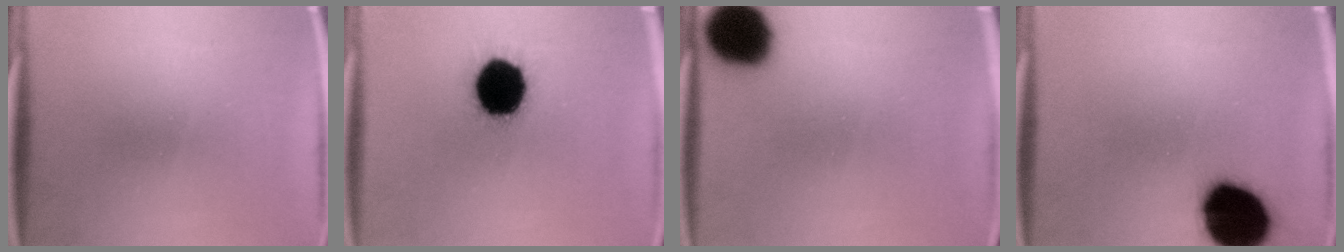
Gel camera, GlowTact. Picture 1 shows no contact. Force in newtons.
{"total": 18.1}
{"total": 14.8}
{"total": 18.6}